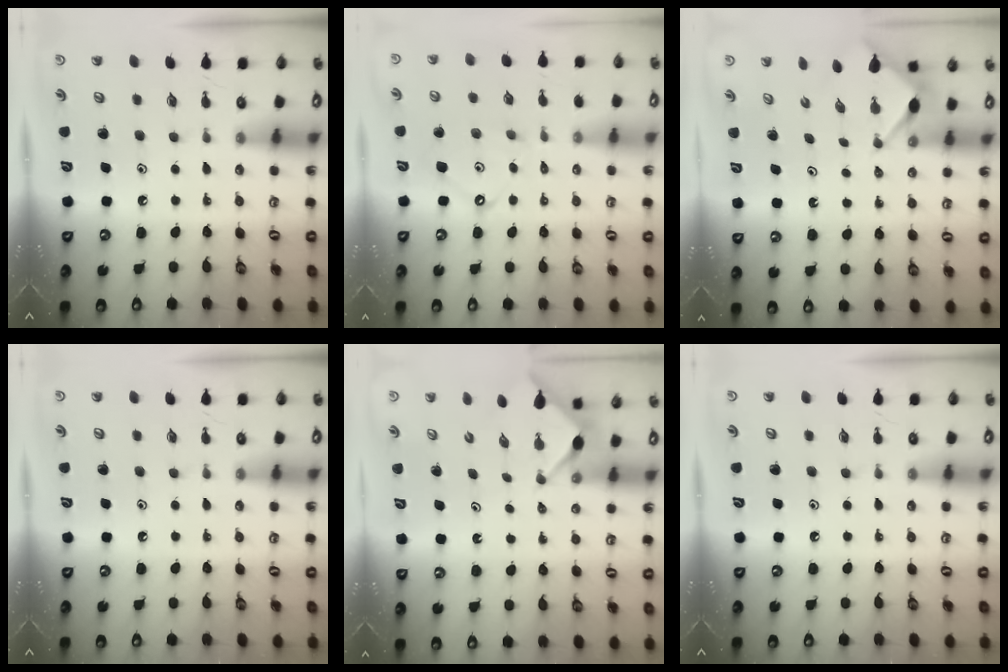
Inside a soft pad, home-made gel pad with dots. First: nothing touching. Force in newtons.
{"total": 7.4, "press": 7.3, "slide": 0.7}
{"total": 3.4, "press": 3.4, "slide": 0.4}
{"total": 0.0}
{"total": 2.8, "press": 2.8, "slide": 0.3}
{"total": 0.0}